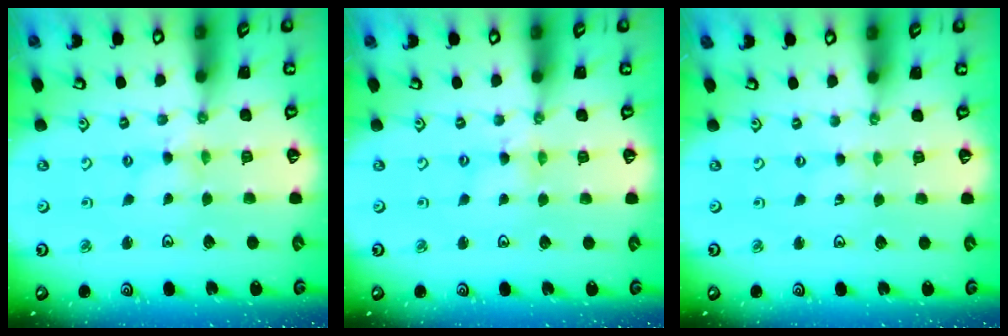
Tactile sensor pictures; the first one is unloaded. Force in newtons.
{"total": 1.6, "press": 1.6, "slide": 0.3}
{"total": 0.6, "press": 0.6, "slide": 0.1}